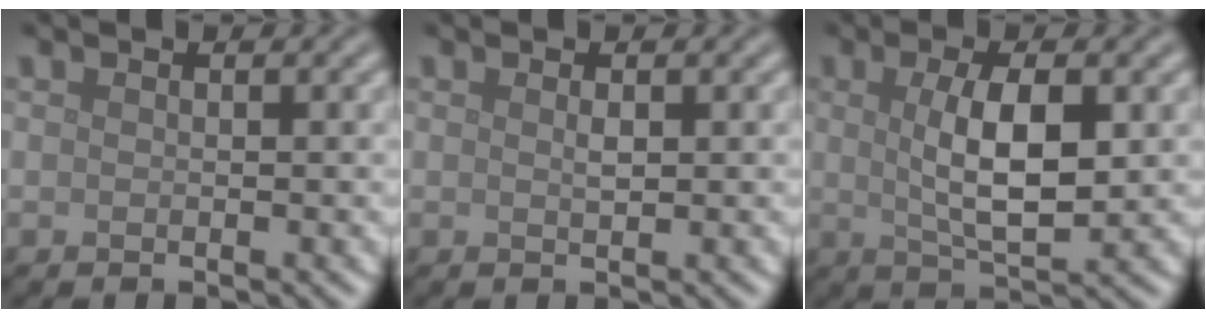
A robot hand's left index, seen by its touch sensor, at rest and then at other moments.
{"total": 0.7, "force": [0.3, 0.2, 0.6], "torque": [-0.013, 0.001, 0.005]}
{"total": 5.5, "force": [0.7, 1.7, 5.2], "torque": [-0.097, 0.000, 0.015]}